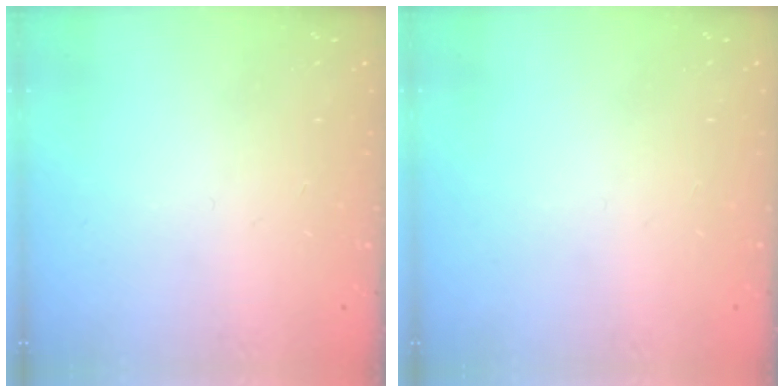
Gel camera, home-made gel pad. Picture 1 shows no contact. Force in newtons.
{"total": 0.0}